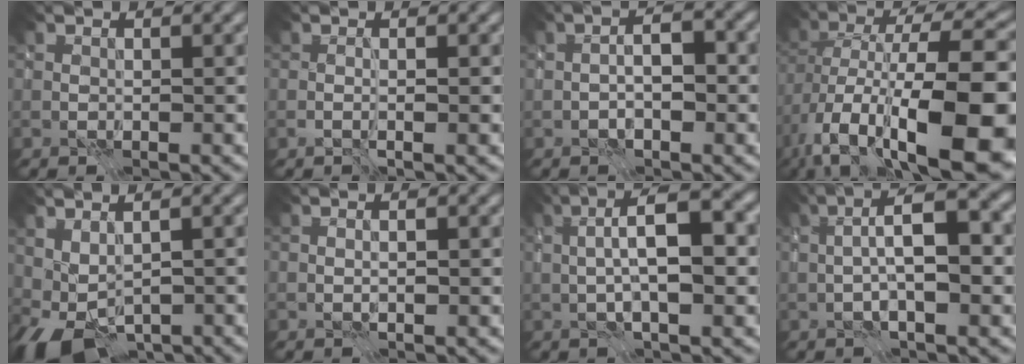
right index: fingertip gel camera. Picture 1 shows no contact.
{"total": 1.3, "force": [-0.5, 0.1, 1.2], "torque": [-0.017, -0.005, -0.006]}
{"total": 3.4, "force": [-0.4, 1.4, 3.0], "torque": [-0.045, 0.000, -0.013]}
{"total": 17.4, "force": [-5.5, 7.6, 14.7], "torque": [-0.248, 0.003, -0.083]}
{"total": 5.1, "force": [-1.7, 2.5, 4.1], "torque": [-0.074, -0.015, -0.012]}
{"total": 0.6, "force": [-0.2, 0.0, 0.6], "torque": [-0.007, -0.006, -0.002]}
{"total": 7.0, "force": [0.5, 1.8, 6.7], "torque": [-0.103, 0.010, 0.005]}
{"total": 6.3, "force": [0.3, 1.6, 6.0], "torque": [-0.093, 0.010, 0.001]}